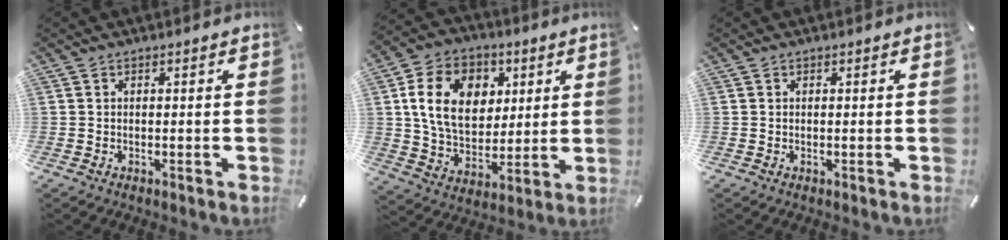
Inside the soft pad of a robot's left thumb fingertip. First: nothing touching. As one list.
[{"total": 15.4, "force": [4.3, 11.8, 8.9], "torque": [-0.160, 0.004, 0.081]}, {"total": 0.0}]